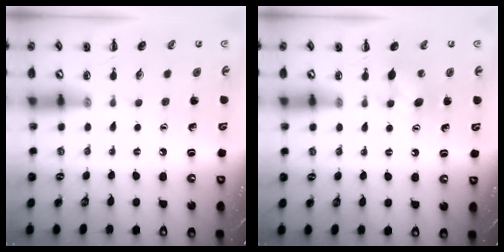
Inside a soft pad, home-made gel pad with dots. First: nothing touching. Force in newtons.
{"total": 6.3, "press": 6.2, "slide": 1.4}